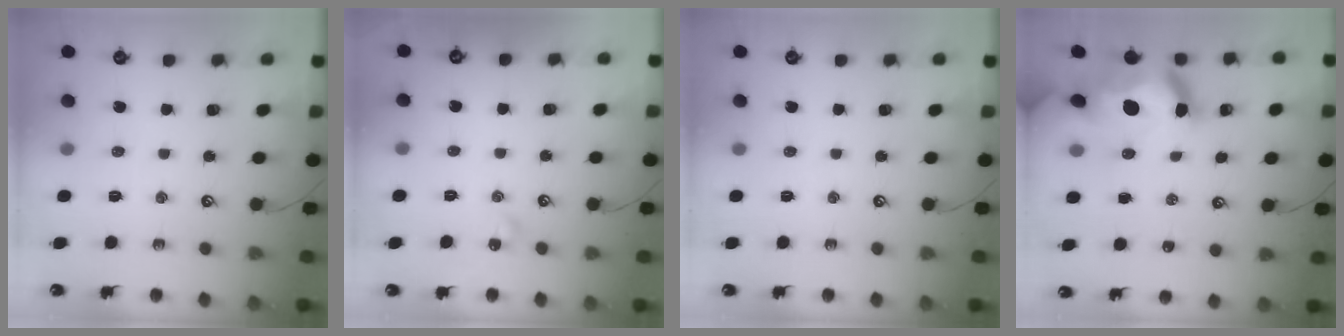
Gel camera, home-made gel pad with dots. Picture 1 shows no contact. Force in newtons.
{"total": 4.9, "press": 4.9, "slide": 0.7}
{"total": 0.0}
{"total": 18.4, "press": 18.2, "slide": 2.3}